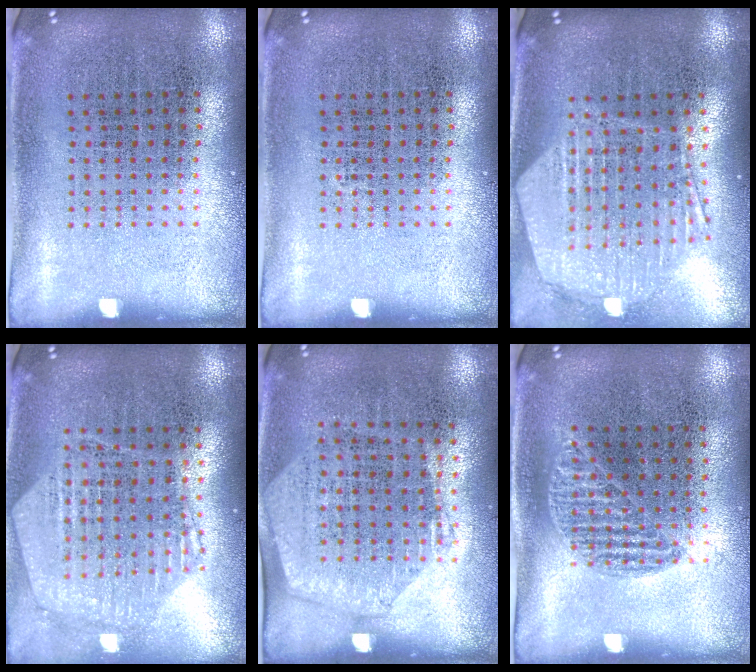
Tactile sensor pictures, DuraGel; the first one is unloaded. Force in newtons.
{"total": 0.0}
{"total": 1.7, "press": 1.6, "slide": 0.7}
{"total": 1.2, "press": 1.2, "slide": 0.2}
{"total": 1.5, "press": 1.3, "slide": 0.7}
{"total": 0.9, "press": 0.7, "slide": 0.5}